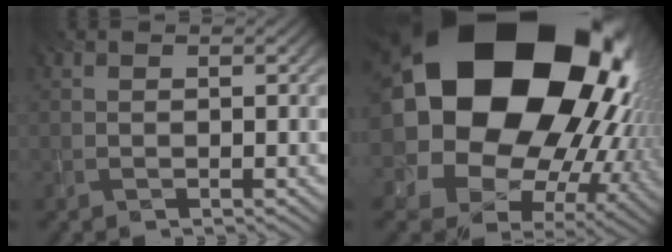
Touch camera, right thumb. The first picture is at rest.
{"total": 26.0, "force": [7.0, 19.6, 15.5], "torque": [-0.324, -0.024, 0.130]}